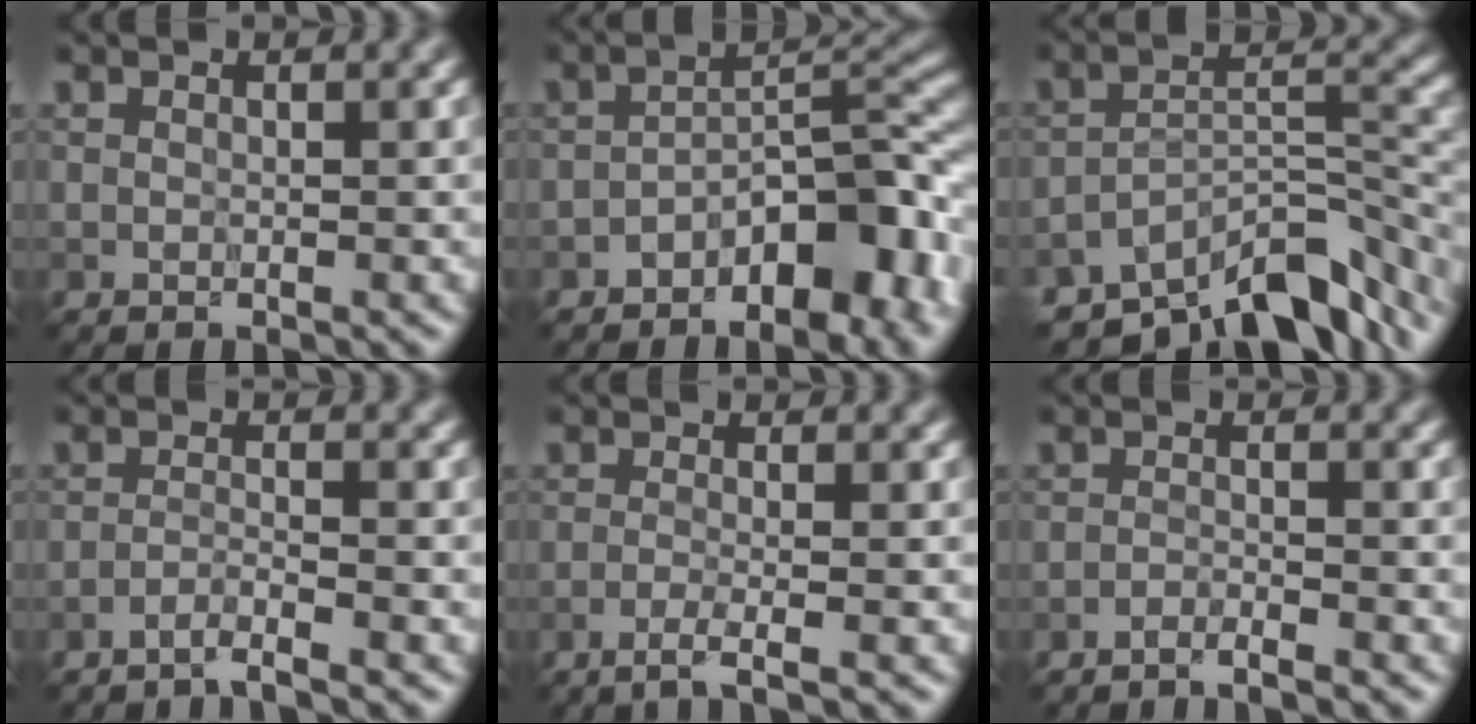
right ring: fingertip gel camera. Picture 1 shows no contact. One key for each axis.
{"total": 7.8, "fx": -3.9, "fy": 3.5, "fz": 5.7, "tx": -0.061, "ty": 0.017, "tz": -0.071}
{"total": 10.4, "fx": -7.5, "fy": 4.1, "fz": 6.0, "tx": -0.086, "ty": 0.000, "tz": -0.123}
{"total": 1.7, "fx": -1.4, "fy": 0.0, "fz": 0.9, "tx": -0.011, "ty": 0.005, "tz": -0.038}
{"total": 2.2, "fx": -1.2, "fy": 0.5, "fz": 1.8, "tx": -0.024, "ty": 0.002, "tz": -0.036}
{"total": 1.5, "fx": -1.4, "fy": 0.1, "fz": 0.6, "tx": -0.008, "ty": 0.002, "tz": -0.032}